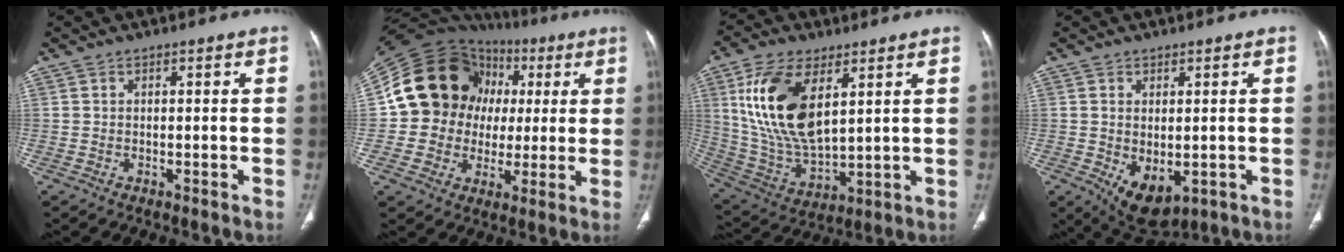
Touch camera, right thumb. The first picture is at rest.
{"total": 19.9, "force": [3.4, 17.8, 8.2], "torque": [-0.092, 0.039, 0.070]}
{"total": 18.2, "force": [6.4, 9.1, 14.4], "torque": [-0.272, -0.025, 0.133]}
{"total": 7.8, "force": [-1.7, 4.4, 6.2], "torque": [-0.091, -0.010, -0.005]}